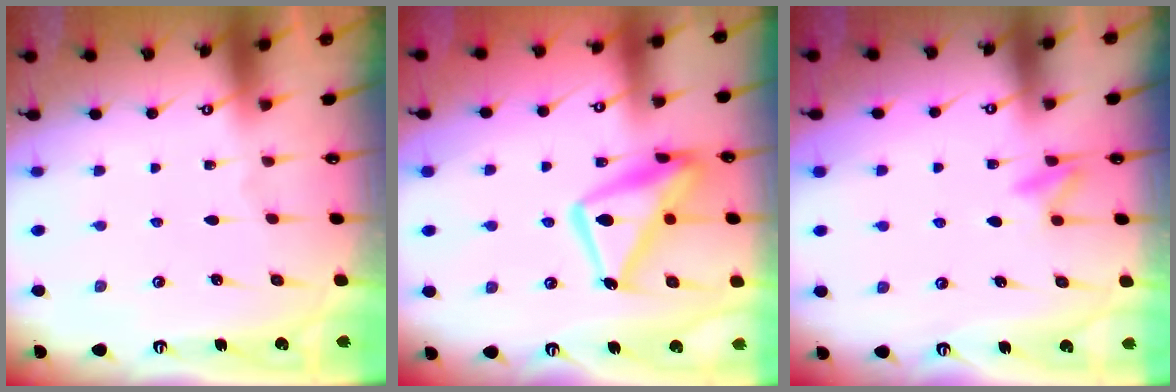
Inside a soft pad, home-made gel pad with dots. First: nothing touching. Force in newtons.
{"total": 15.4, "press": 15.4, "slide": 1.4}
{"total": 8.7, "press": 8.7, "slide": 0.8}